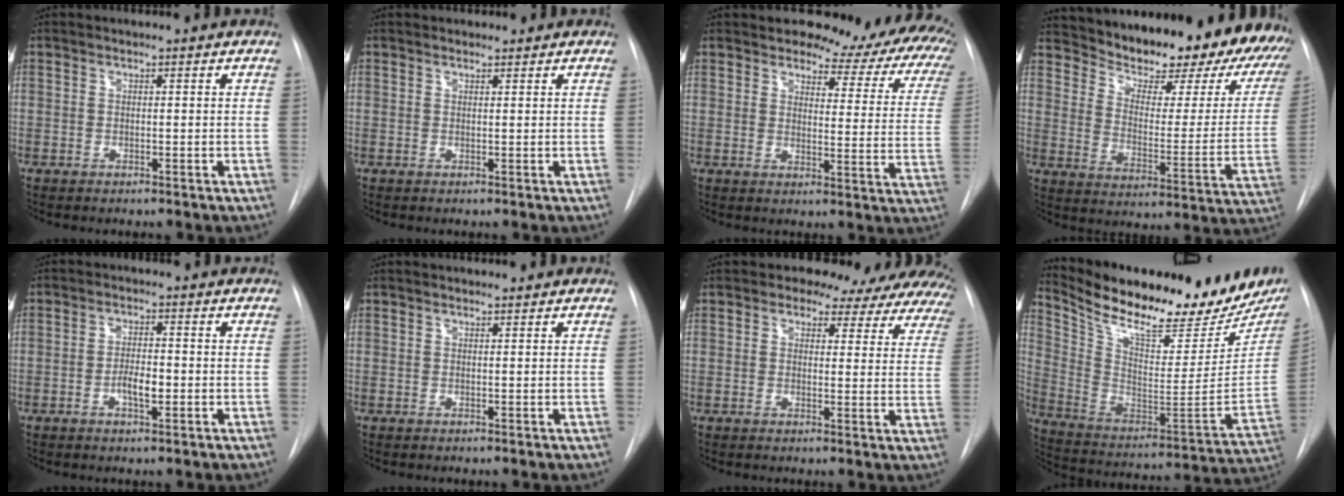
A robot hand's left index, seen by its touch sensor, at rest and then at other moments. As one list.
[{"total": 0.9, "force": [0.8, 0.4, 0.0], "torque": [-0.003, 0.002, 0.012]}, {"total": 15.8, "force": [13.3, 5.7, 6.5], "torque": [-0.048, -0.044, 0.127]}, {"total": 26.5, "force": [23.4, 6.3, 10.7], "torque": [-0.165, -0.080, 0.291]}, {"total": 2.8, "force": [-1.0, 0.8, 2.5], "torque": [-0.041, 0.004, -0.016]}, {"total": 0.8, "force": [0.7, 0.2, 0.0], "torque": [-0.007, 0.004, 0.013]}, {"total": 16.2, "force": [14.3, 6.3, 4.5], "torque": [-0.041, -0.029, 0.131]}, {"total": 27.9, "force": [22.9, 6.9, 14.4], "torque": [-0.252, -0.042, 0.335]}]